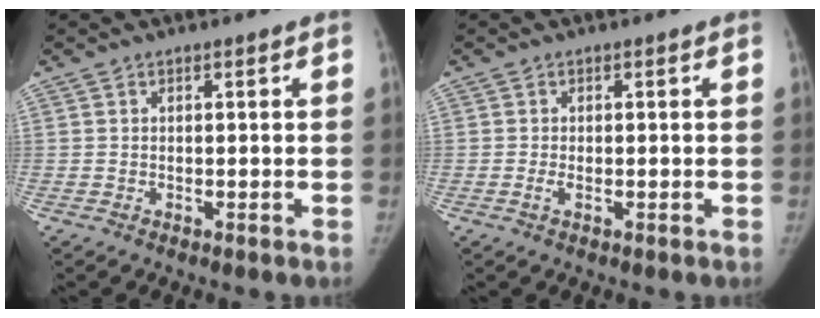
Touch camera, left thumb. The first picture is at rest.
{"total": 1.2, "force": [-0.3, 0.6, 1.0], "torque": [-0.025, 0.000, -0.007]}